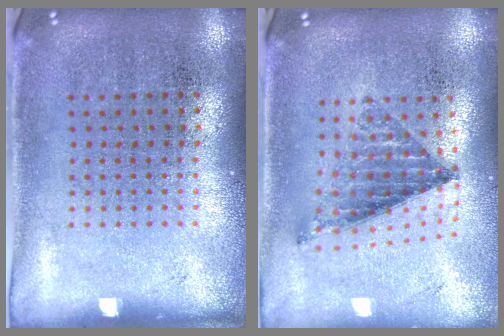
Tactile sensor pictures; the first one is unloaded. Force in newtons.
{"total": 0.9, "press": 0.8, "slide": 0.3}